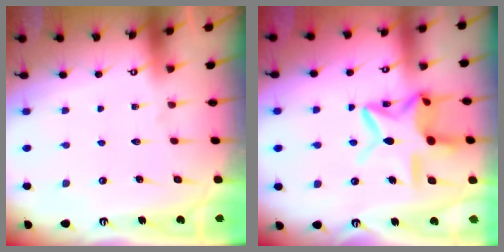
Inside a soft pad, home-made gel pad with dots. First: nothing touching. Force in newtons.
{"total": 14.7, "press": 14.7, "slide": 1.2}